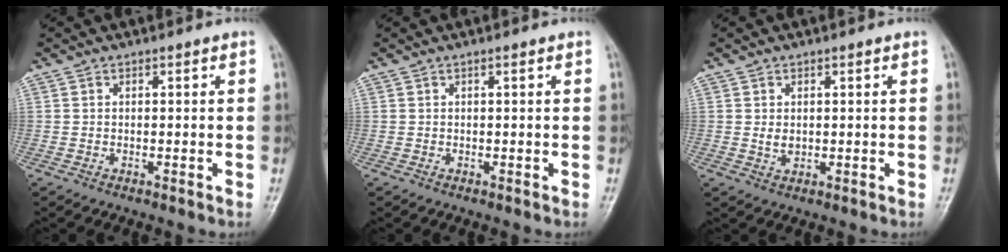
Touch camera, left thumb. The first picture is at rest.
{"total": 0.0}
{"total": 2.0, "force": [0.4, 1.5, 1.3], "torque": [-0.018, -0.005, 0.011]}